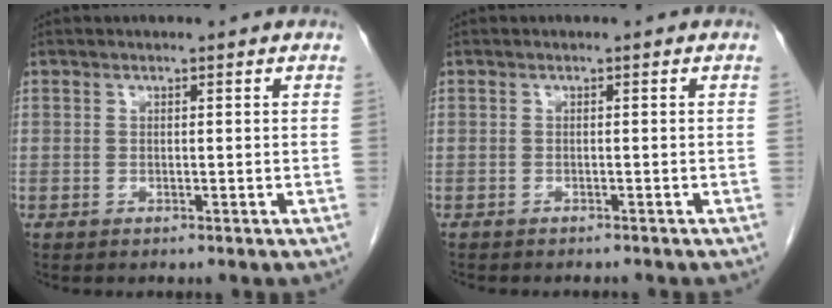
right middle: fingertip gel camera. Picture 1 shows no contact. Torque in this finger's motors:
{"motor_torque": [0.21, -0.21, 0.03, 0.03]}